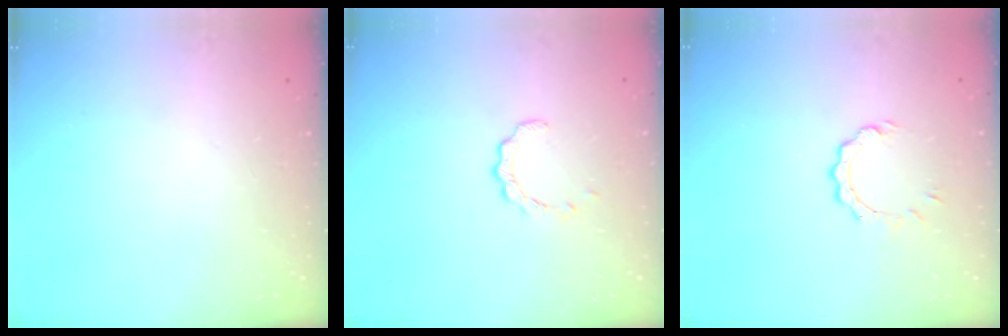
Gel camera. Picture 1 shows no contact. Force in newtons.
{"total": 2.6, "press": 2.5, "slide": 0.3}
{"total": 3.5, "press": 3.5, "slide": 0.4}